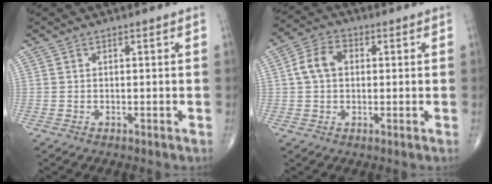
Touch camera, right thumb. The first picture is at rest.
{"total": 6.6, "force": [0.8, 4.7, 4.5], "torque": [-0.082, 0.019, 0.009]}